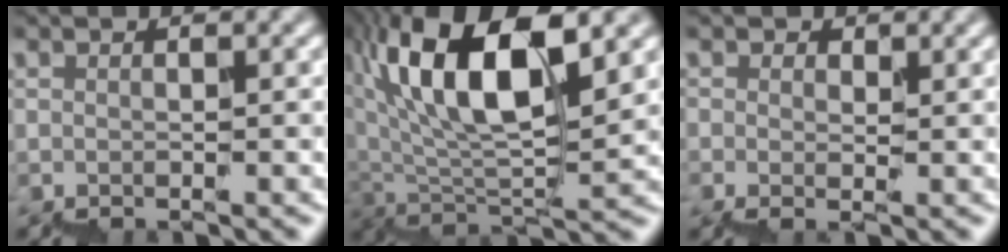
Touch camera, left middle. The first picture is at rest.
{"total": 12.2, "force": [7.2, 3.7, 9.1], "torque": [-0.166, 0.030, 0.135]}
{"total": 1.1, "force": [1.0, 0.3, 0.4], "torque": [-0.012, 0.008, 0.014]}